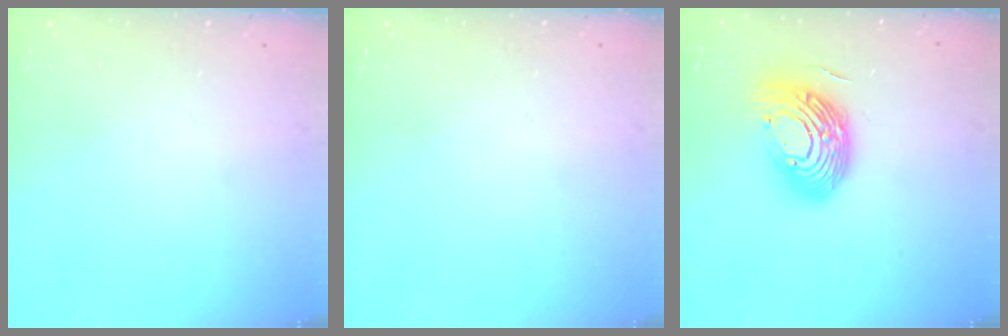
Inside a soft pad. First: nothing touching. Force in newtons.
{"total": 0.0}
{"total": 16.1, "press": 16.0, "slide": 1.3}